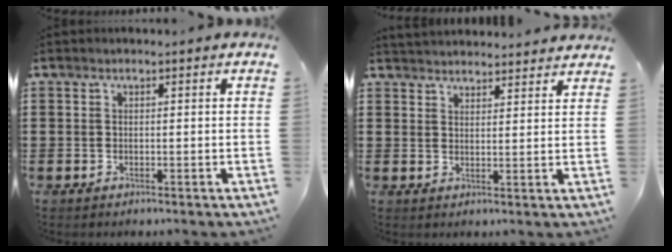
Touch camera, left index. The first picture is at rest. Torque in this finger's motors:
{"motor_torque": [1.07, -1.07, 0.29, 0.03]}